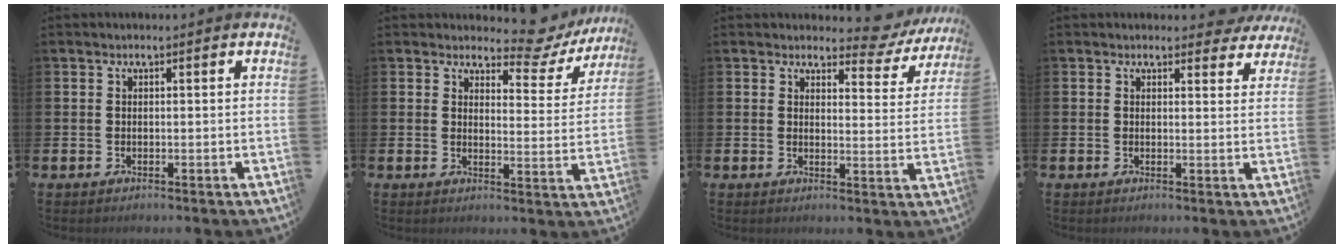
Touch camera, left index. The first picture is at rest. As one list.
[{"total": 5.5, "force": [4.8, 2.0, 1.8], "torque": [-0.032, -0.035, 0.077]}, {"total": 4.3, "force": [3.9, 1.6, 1.0], "torque": [-0.009, -0.029, 0.063]}, {"total": 2.1, "force": [1.9, 0.8, 0.3], "torque": [0.007, -0.006, 0.031]}]